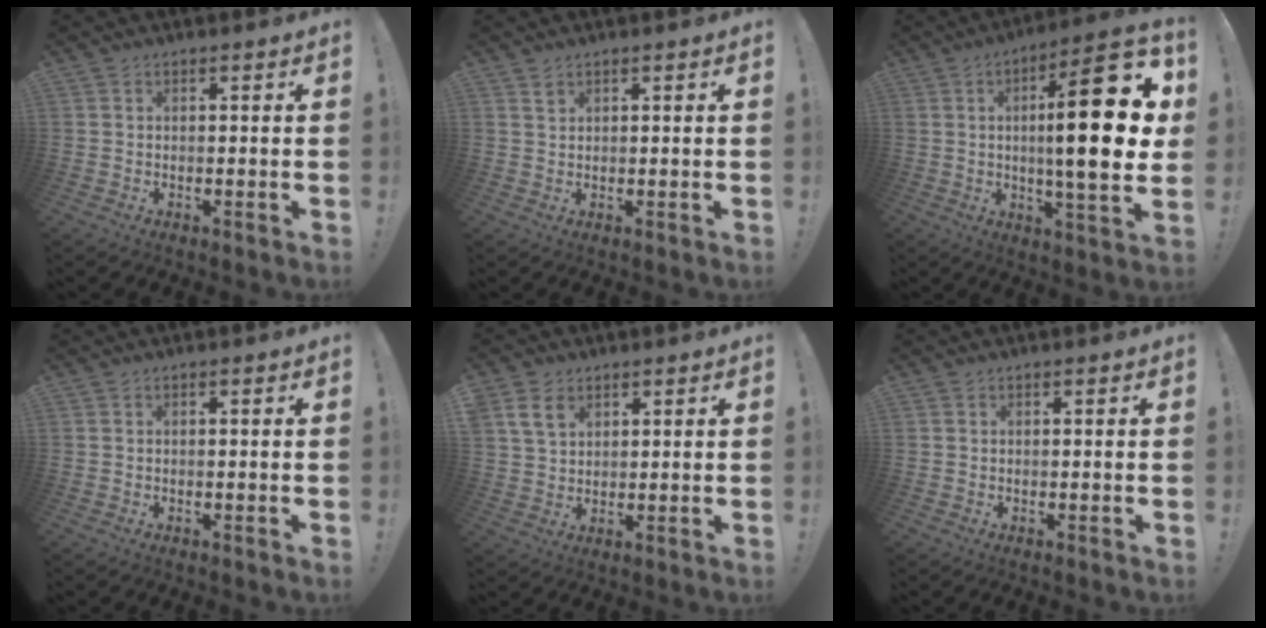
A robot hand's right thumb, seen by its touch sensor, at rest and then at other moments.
{"total": 1.7, "force": [1.3, 0.9, 0.7], "torque": [0.002, -0.008, 0.021]}
{"total": 23.8, "force": [3.3, 5.5, 23.0], "torque": [-0.357, -0.012, 0.040]}
{"total": 0.0}
{"total": 7.5, "force": [3.9, 5.2, 3.7], "torque": [-0.061, -0.006, 0.080]}
{"total": 0.0}